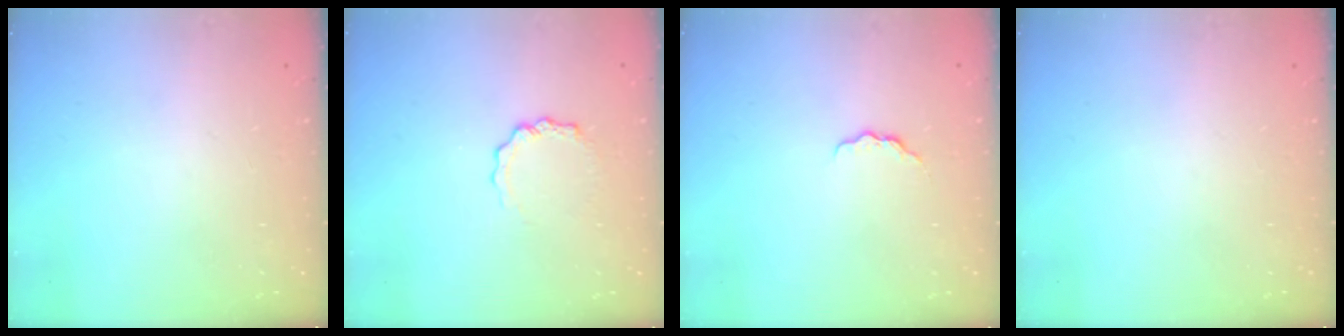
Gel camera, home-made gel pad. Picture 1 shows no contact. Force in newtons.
{"total": 3.9, "press": 3.8, "slide": 0.5}
{"total": 4.3, "press": 4.2, "slide": 0.4}
{"total": 0.0}